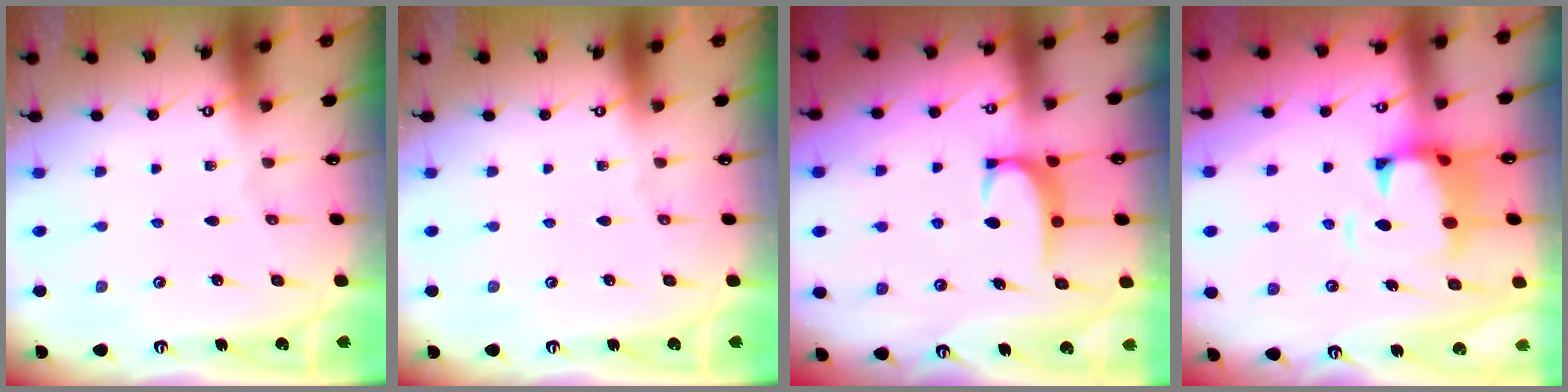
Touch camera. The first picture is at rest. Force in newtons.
{"total": 0.0}
{"total": 2.8, "press": 2.8, "slide": 0.4}
{"total": 3.1, "press": 2.8, "slide": 1.3}